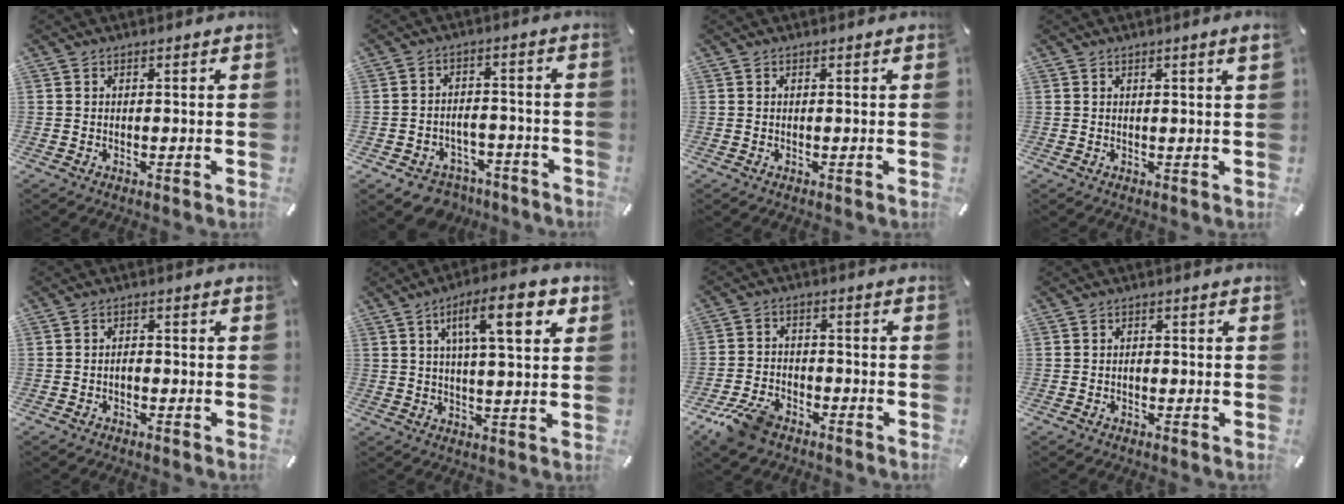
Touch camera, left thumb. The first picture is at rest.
{"total": 6.6, "force": [-4.7, 4.2, 1.7], "torque": [-0.023, 0.034, -0.083]}
{"total": 0.0}
{"total": 2.0, "force": [0.9, 0.0, 1.8], "torque": [-0.034, 0.001, 0.014]}
{"total": 1.6, "force": [-0.8, 1.0, 1.0], "torque": [-0.020, 0.006, -0.018]}
{"total": 13.7, "force": [5.6, 4.0, 11.8], "torque": [-0.185, -0.005, 0.084]}
{"total": 8.7, "force": [-6.1, 4.7, 4.0], "torque": [-0.080, 0.030, -0.115]}
{"total": 1.1, "force": [-0.5, 0.8, 0.7], "torque": [-0.014, 0.003, -0.010]}